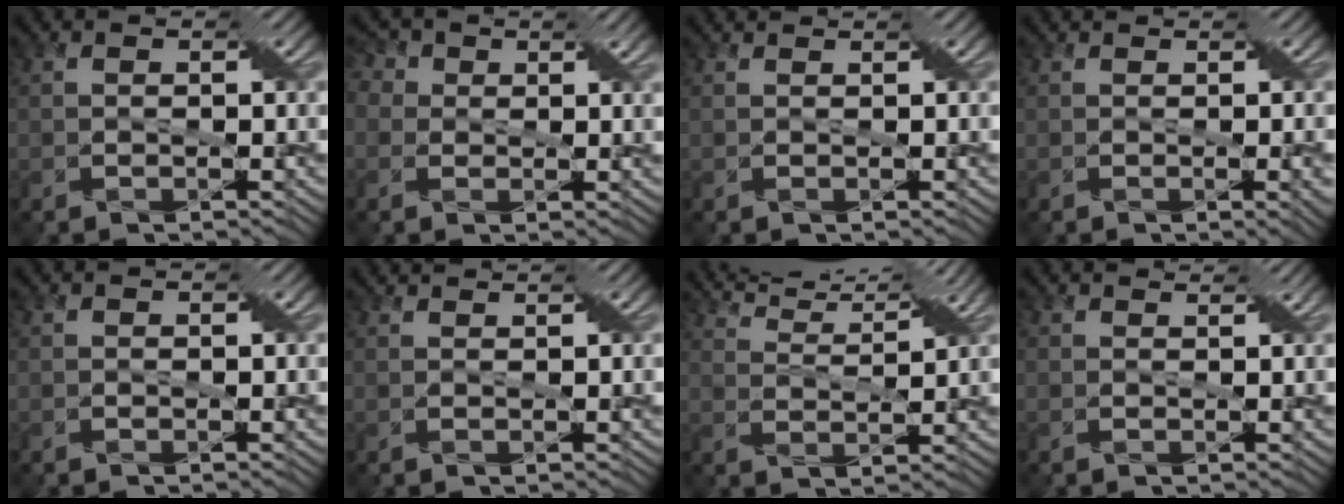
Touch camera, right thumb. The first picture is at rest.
{"total": 5.4, "force": [2.4, 4.0, 2.7], "torque": [-0.078, 0.022, 0.009]}
{"total": 0.9, "force": [0.9, -0.2, 0.3], "torque": [-0.009, 0.002, 0.012]}
{"total": 2.9, "force": [0.2, 1.3, 2.6], "torque": [-0.033, -0.007, 0.001]}
{"total": 0.0}
{"total": 1.5, "force": [1.5, -0.3, 0.4], "torque": [-0.016, 0.003, 0.018]}
{"total": 8.0, "force": [7.5, 0.0, 2.8], "torque": [-0.084, 0.004, 0.131]}
{"total": 1.0, "force": [1.0, 0.0, 0.4], "torque": [-0.010, 0.002, 0.012]}